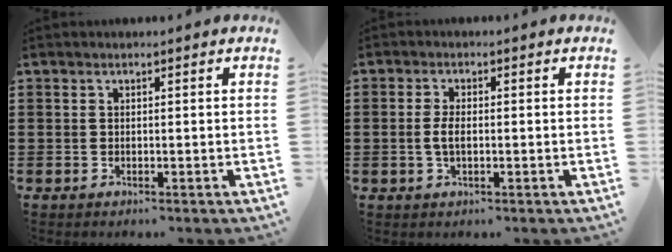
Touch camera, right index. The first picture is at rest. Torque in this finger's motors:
{"motor_torque": [2.14, 0.00, 0.09, 0.09]}